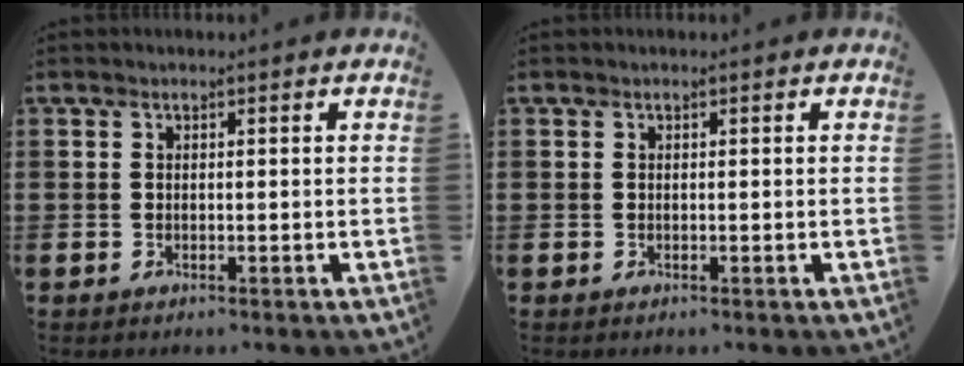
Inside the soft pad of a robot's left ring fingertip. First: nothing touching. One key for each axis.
{"total": 0.0}